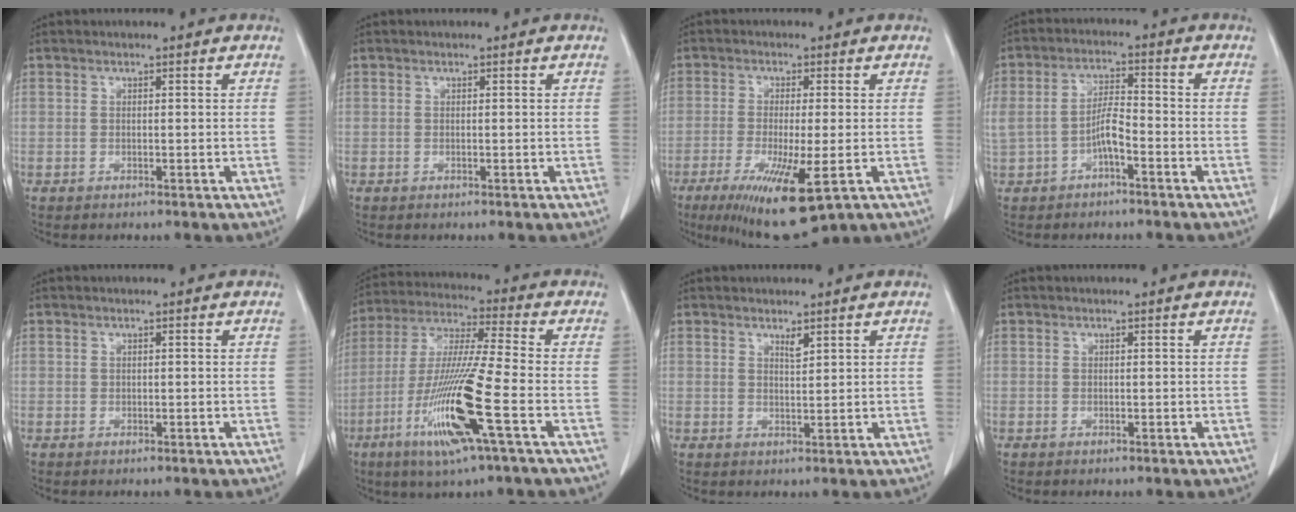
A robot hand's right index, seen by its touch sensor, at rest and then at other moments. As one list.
[{"total": 0.0}, {"total": 11.6, "force": [-5.2, 1.4, 10.3], "torque": [-0.176, -0.039, -0.079]}, {"total": 5.7, "force": [-2.0, 2.1, 4.9], "torque": [-0.117, 0.018, -0.032]}, {"total": 0.0}, {"total": 15.8, "force": [-6.0, -0.4, 14.6], "torque": [-0.304, -0.022, -0.116]}, {"total": 1.4, "force": [1.1, 0.2, 0.9], "torque": [-0.019, -0.006, 0.021]}, {"total": 0.0}]